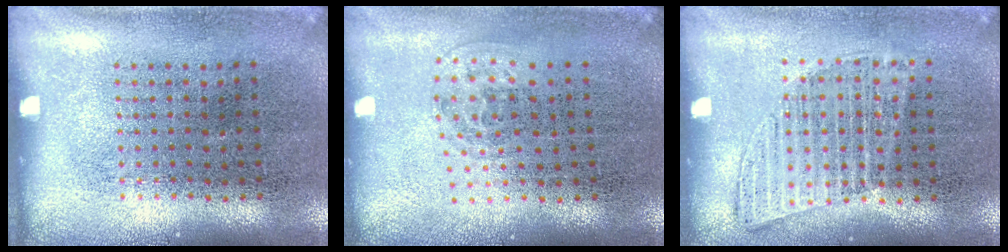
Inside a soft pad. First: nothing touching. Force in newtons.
{"total": 1.1, "press": 0.7, "slide": 0.8}
{"total": 1.0, "press": 1.0, "slide": 0.3}